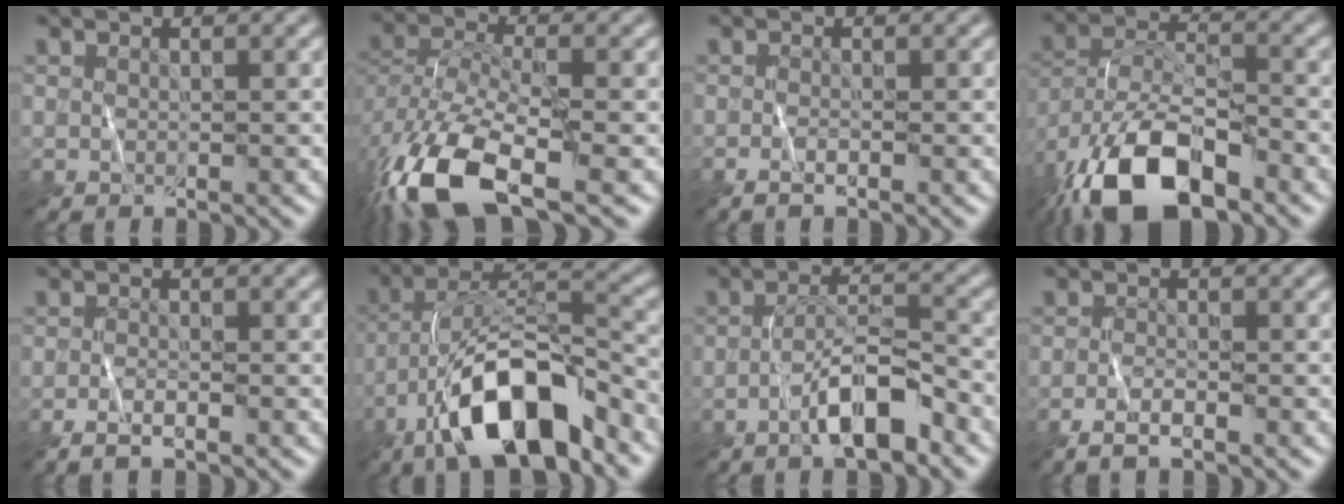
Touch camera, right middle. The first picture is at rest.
{"total": 12.1, "force": [-6.8, 5.3, 8.5], "torque": [-0.188, -0.025, -0.126]}
{"total": 1.2, "force": [-0.7, 0.2, 1.0], "torque": [-0.018, 0.001, -0.014]}
{"total": 12.8, "force": [-8.3, 5.1, 8.2], "torque": [-0.162, -0.002, -0.158]}
{"total": 1.8, "force": [-1.1, 0.4, 1.4], "torque": [-0.027, 0.002, -0.025]}
{"total": 11.6, "force": [-6.6, 3.8, 8.7], "torque": [-0.154, 0.019, -0.121]}
{"total": 5.3, "force": [-2.8, 1.3, 4.3], "torque": [-0.073, 0.012, -0.051]}
{"total": 2.2, "force": [-1.5, 0.5, 1.6], "torque": [-0.035, 0.001, -0.031]}